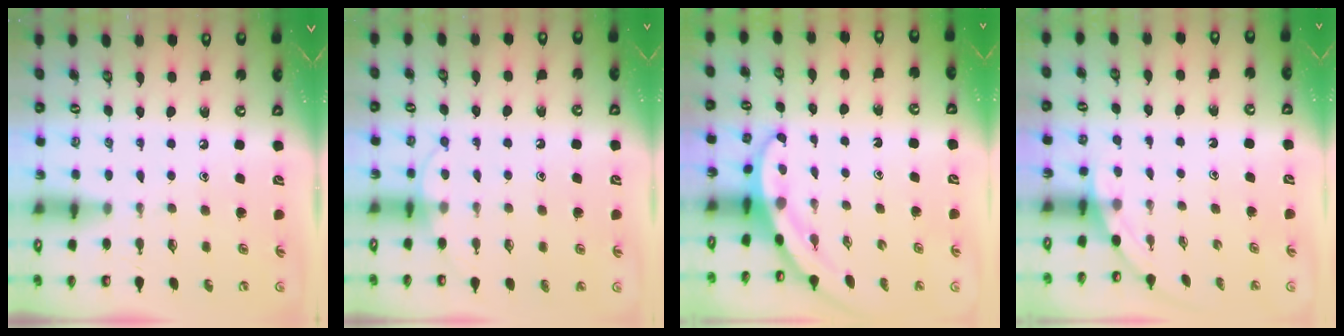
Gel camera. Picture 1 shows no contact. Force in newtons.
{"total": 5.4, "press": 5.4, "slide": 0.5}
{"total": 3.2, "press": 3.2, "slide": 0.2}
{"total": 1.7, "press": 1.7, "slide": 0.0}